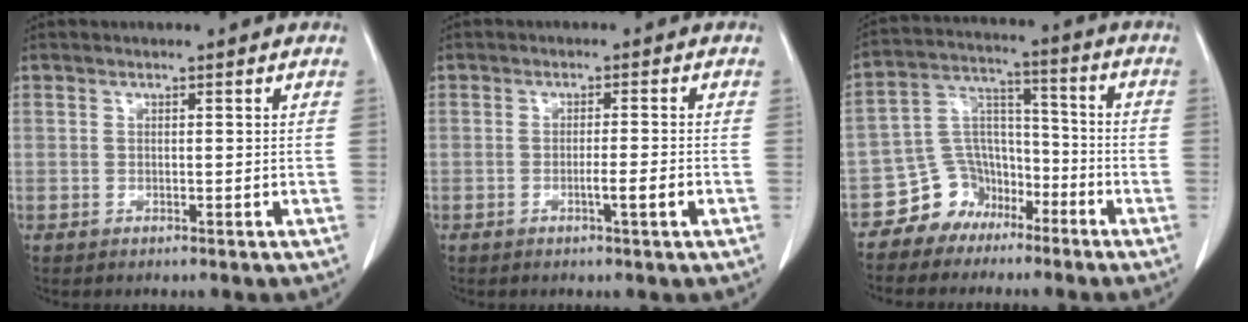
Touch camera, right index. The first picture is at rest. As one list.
[{"total": 2.9, "force": [-1.1, -0.3, 2.7], "torque": [-0.042, -0.003, -0.019]}, {"total": 8.6, "force": [-5.8, 6.2, 1.2], "torque": [-0.022, 0.045, -0.099]}]